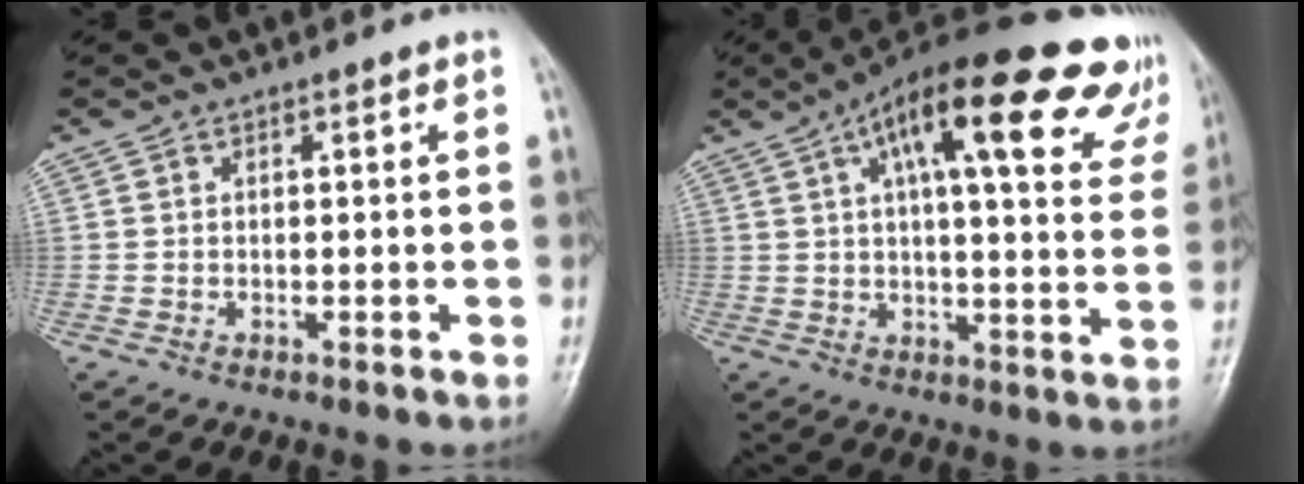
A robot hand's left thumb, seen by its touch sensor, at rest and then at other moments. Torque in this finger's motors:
{"motor_torque": [0.67, 0.73, 1.79, -0.98, 0.44]}